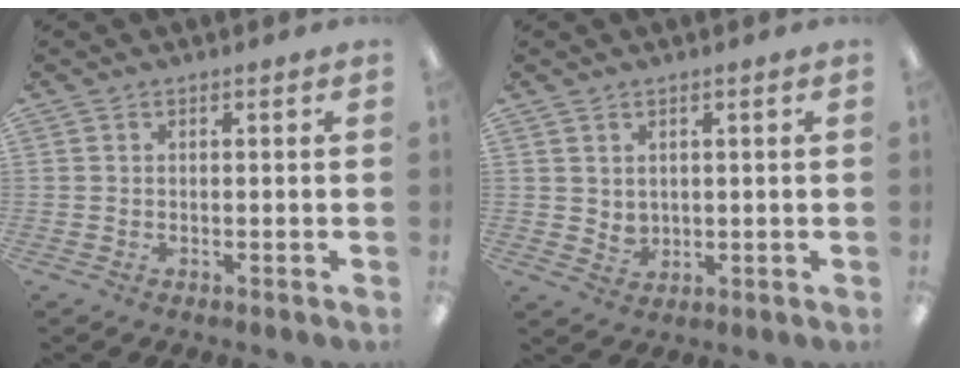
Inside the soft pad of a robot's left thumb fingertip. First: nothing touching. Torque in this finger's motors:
{"motor_torque": [-0.21, 0.38, -0.45, 0.20, 0.00]}